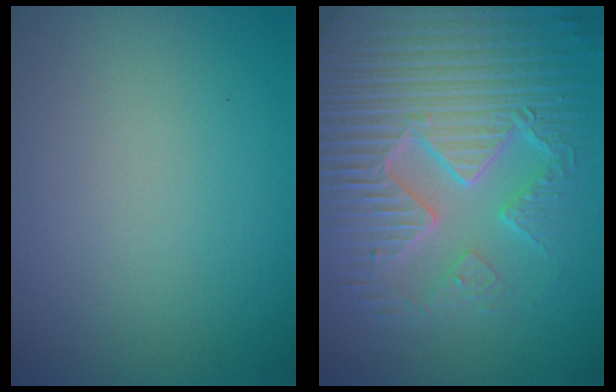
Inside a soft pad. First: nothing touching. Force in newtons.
{"total": 9.8, "press": 6.8, "slide": 7.0}